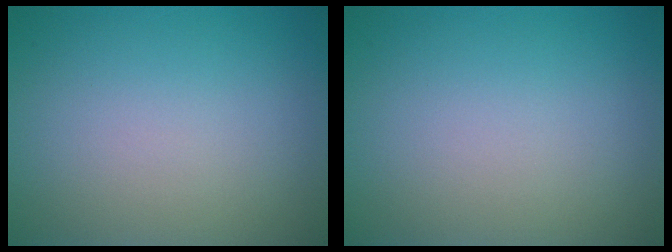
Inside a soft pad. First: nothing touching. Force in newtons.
{"total": 0.0}